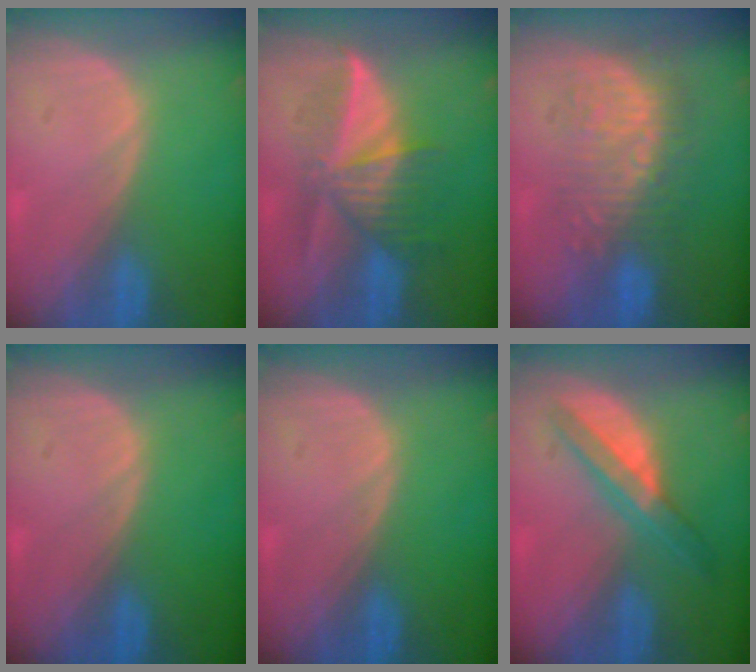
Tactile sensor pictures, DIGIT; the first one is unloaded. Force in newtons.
{"total": 6.8, "press": 6.8, "slide": 0.4}
{"total": 8.9, "press": 8.7, "slide": 2.0}
{"total": 0.0}
{"total": 0.0}
{"total": 6.4, "press": 5.6, "slide": 3.2}